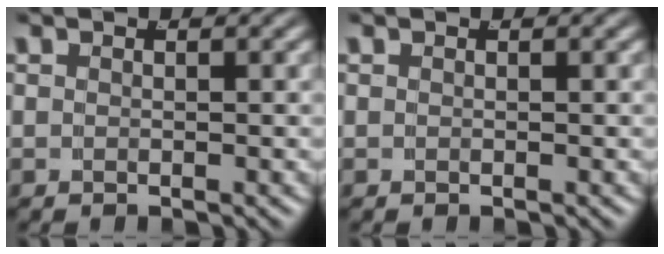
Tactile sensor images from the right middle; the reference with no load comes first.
{"total": 0.0}